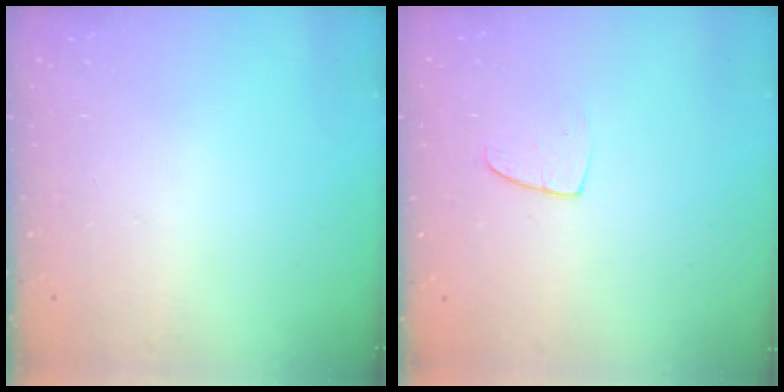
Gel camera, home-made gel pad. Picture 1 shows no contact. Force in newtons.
{"total": 5.5, "press": 5.5, "slide": 0.4}